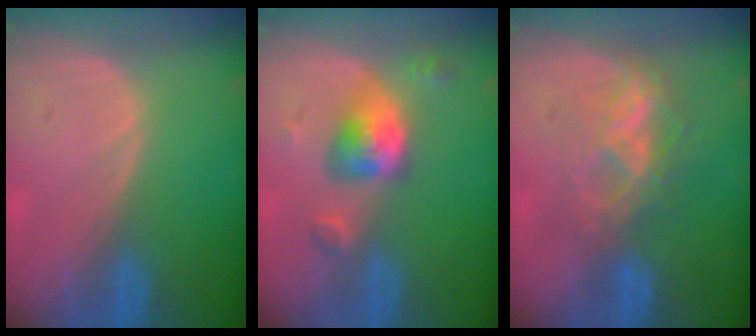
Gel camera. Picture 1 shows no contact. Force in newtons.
{"total": 5.5, "press": 5.3, "slide": 1.3}
{"total": 6.3, "press": 5.8, "slide": 2.6}